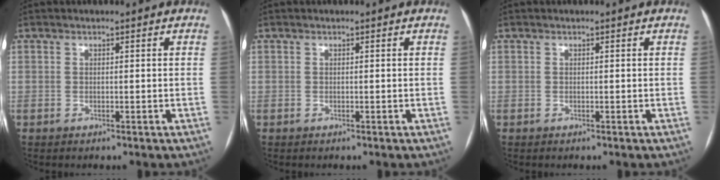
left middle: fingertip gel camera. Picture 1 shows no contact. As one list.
[{"total": 0.0}, {"total": 0.0}]